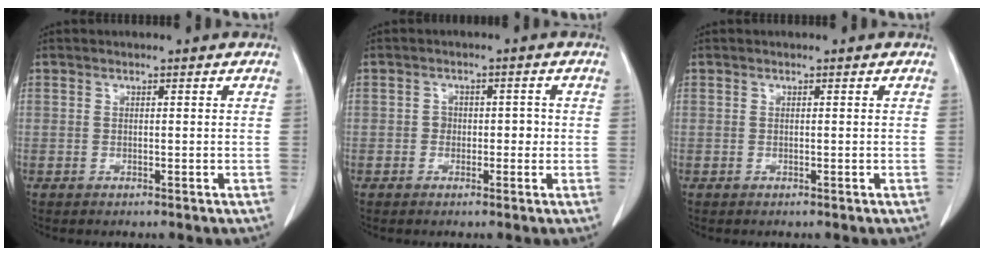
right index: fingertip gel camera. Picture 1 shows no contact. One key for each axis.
{"total": 2.6, "fx": -0.4, "fy": 2.0, "fz": 1.5, "tx": -0.012, "ty": 0.014, "tz": -0.006}
{"total": 0.0}